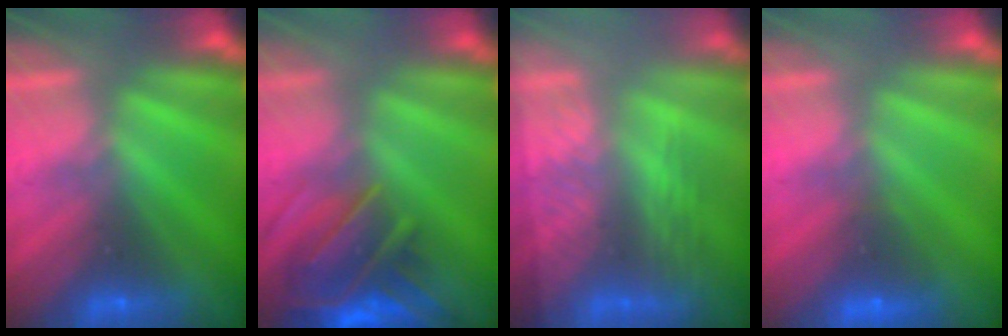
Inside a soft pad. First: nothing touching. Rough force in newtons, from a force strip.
{"total": 9.1}
{"total": 2.9}
{"total": 2.0}